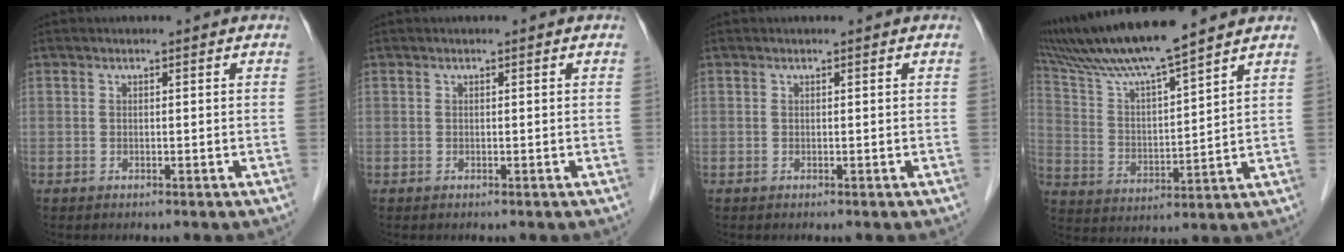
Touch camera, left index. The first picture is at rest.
{"total": 0.0}
{"total": 0.0}
{"total": 13.5, "force": [11.8, -0.5, 6.6], "torque": [-0.130, 0.014, 0.218]}